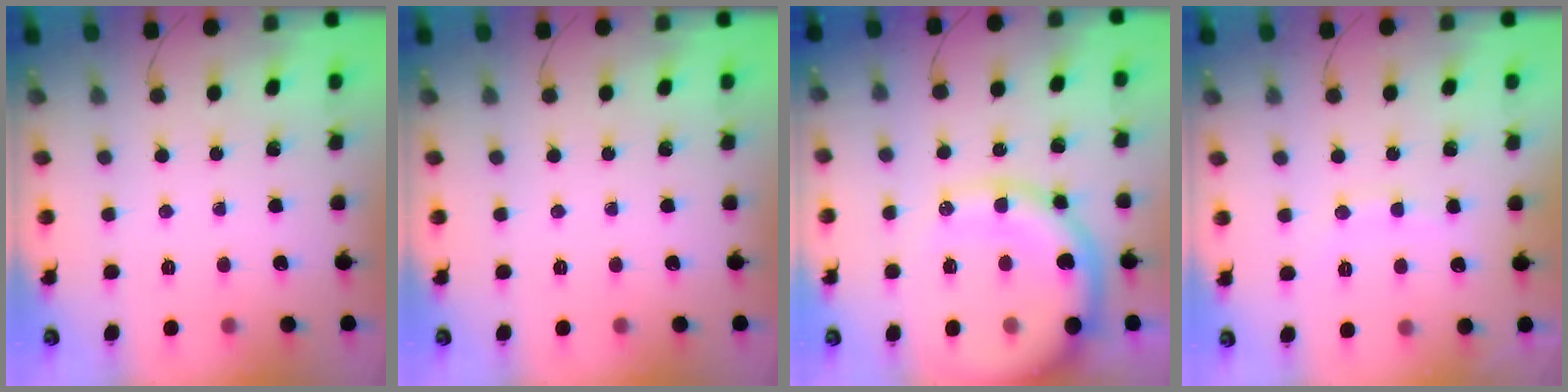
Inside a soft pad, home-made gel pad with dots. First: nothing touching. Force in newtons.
{"total": 0.0}
{"total": 17.9, "press": 17.5, "slide": 3.8}
{"total": 7.3, "press": 7.2, "slide": 1.3}